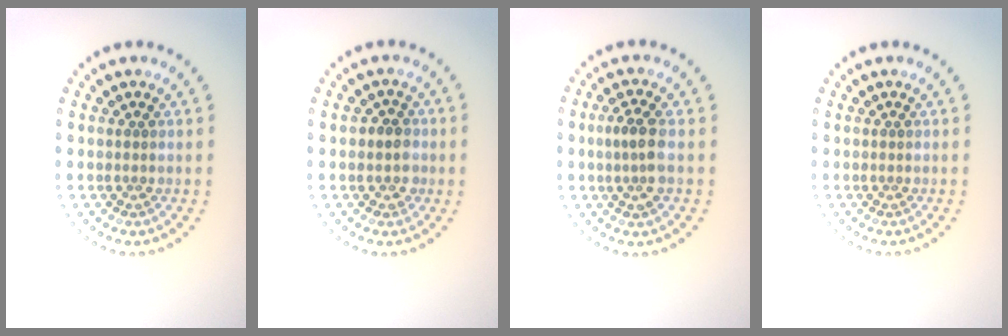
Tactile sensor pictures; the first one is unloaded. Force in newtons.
{"total": 2.0, "press": 1.9, "slide": 0.5}
{"total": 2.6, "press": 2.4, "slide": 0.9}
{"total": 0.0}